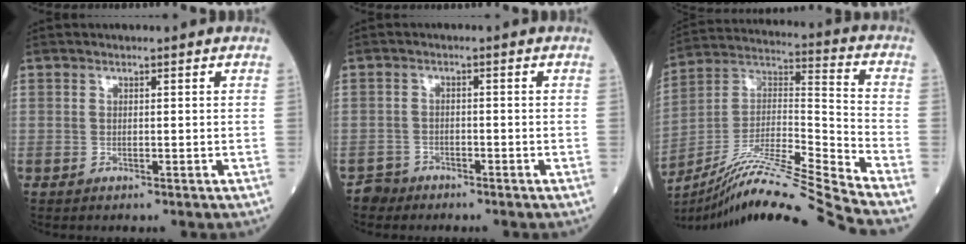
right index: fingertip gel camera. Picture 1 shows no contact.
{"total": 2.2, "force": [-1.7, 1.2, -0.7], "torque": [0.013, 0.005, -0.033]}
{"total": 21.6, "force": [-18.8, -2.8, 10.3], "torque": [-0.203, -0.009, -0.331]}